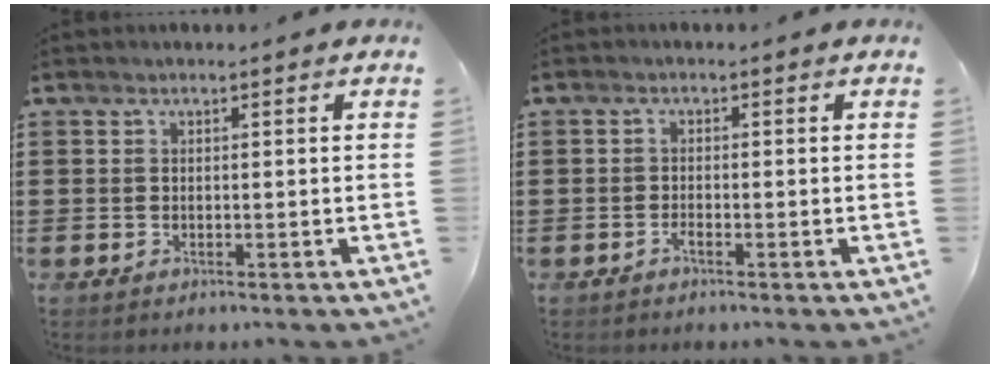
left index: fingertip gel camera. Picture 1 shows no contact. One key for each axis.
{"total": 1.0, "fx": -0.7, "fy": 0.2, "fz": 0.6, "tx": -0.016, "ty": -0.003, "tz": -0.013}